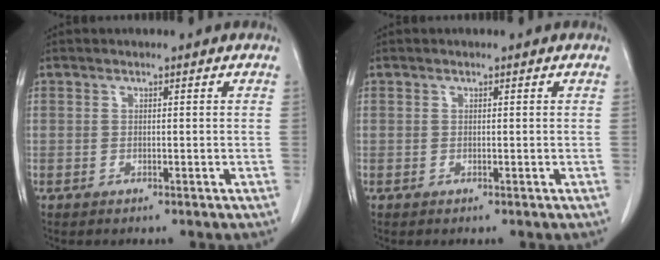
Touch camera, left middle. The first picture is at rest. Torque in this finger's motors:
{"motor_torque": [0.27, -0.15, -0.05, 0.00]}